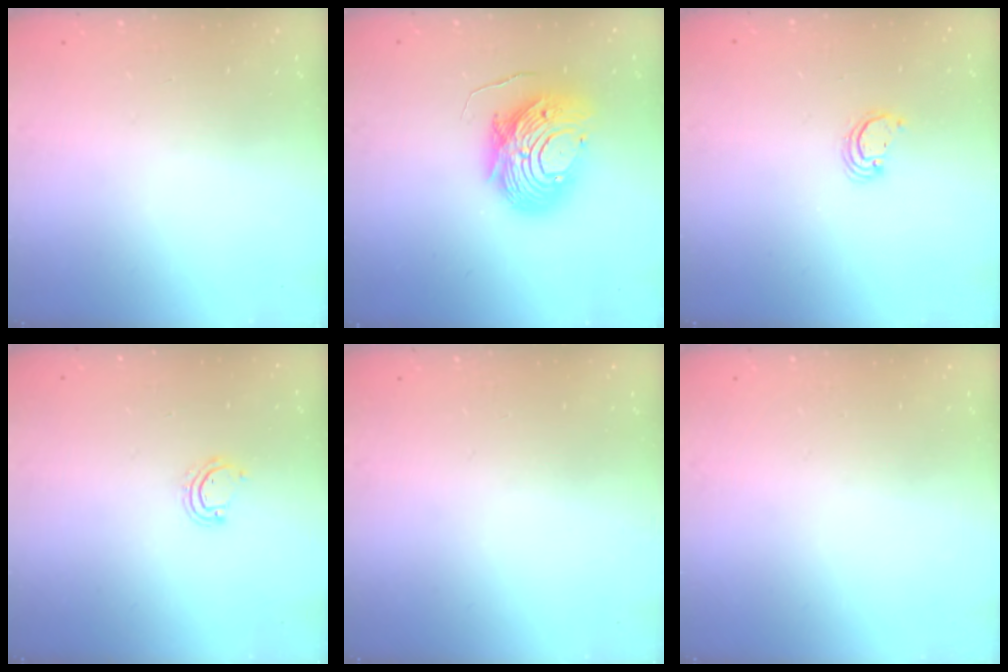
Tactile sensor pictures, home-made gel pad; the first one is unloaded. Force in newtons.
{"total": 12.9, "press": 12.8, "slide": 1.1}
{"total": 2.7, "press": 2.7, "slide": 0.1}
{"total": 2.7, "press": 2.7, "slide": 0.2}
{"total": 0.0}
{"total": 0.0}